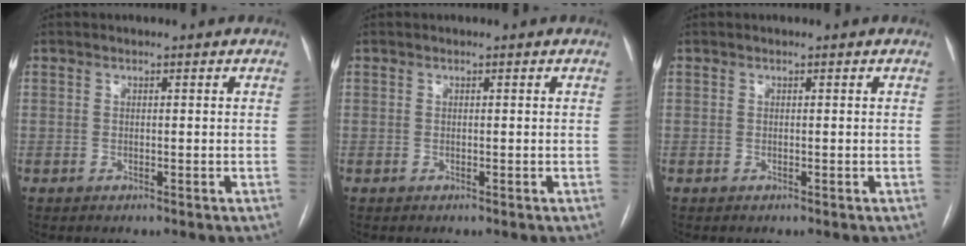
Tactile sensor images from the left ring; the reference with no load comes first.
{"total": 0.0}
{"total": 0.0}